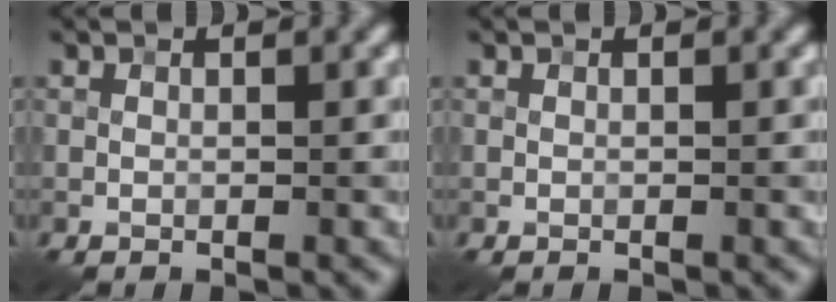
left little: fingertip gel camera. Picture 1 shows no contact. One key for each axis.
{"total": 0.0}